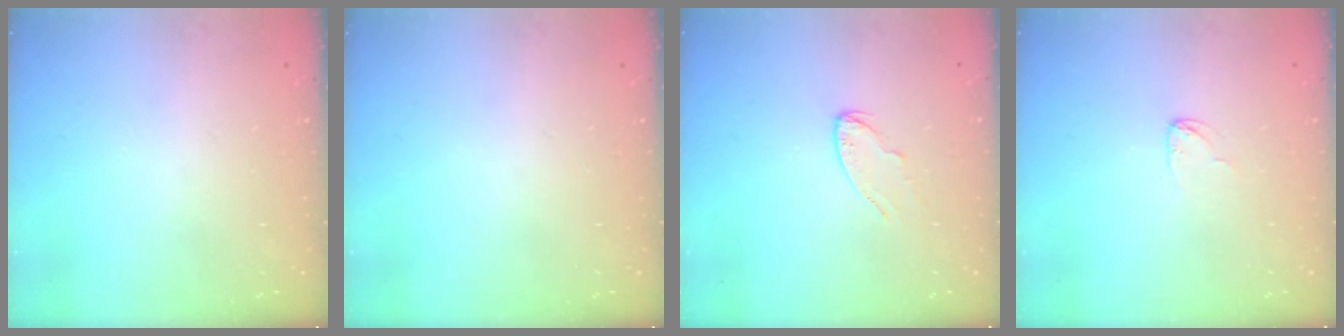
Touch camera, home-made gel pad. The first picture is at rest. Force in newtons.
{"total": 0.0}
{"total": 4.2, "press": 4.2, "slide": 0.5}
{"total": 2.7, "press": 2.7, "slide": 0.1}